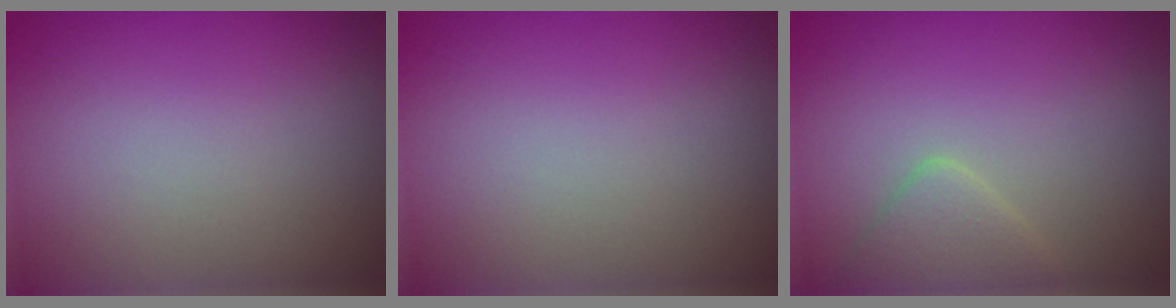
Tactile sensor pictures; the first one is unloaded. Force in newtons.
{"total": 0.0}
{"total": 2.2, "press": 2.2, "slide": 0.1}